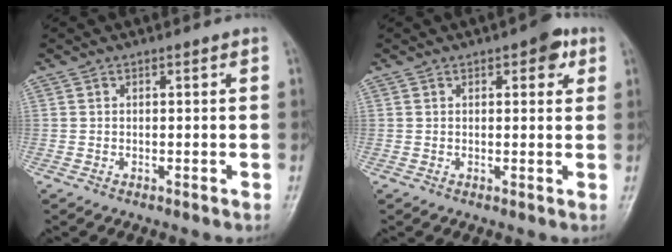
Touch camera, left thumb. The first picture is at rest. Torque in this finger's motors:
{"motor_torque": [0.84, 0.59, 0.97, -0.32, 0.00]}